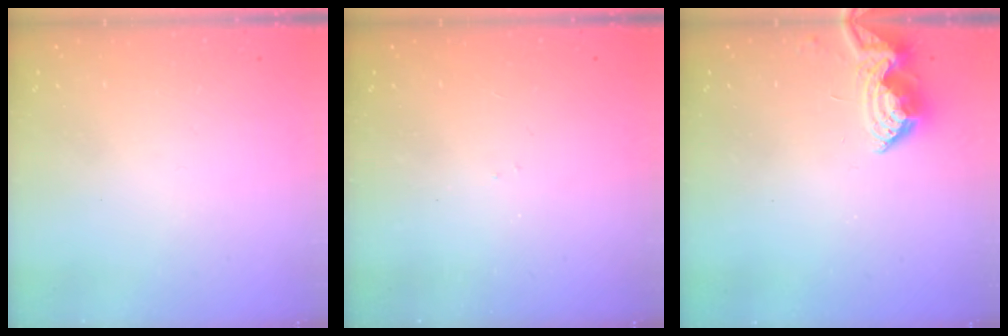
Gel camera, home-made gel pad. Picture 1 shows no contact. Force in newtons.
{"total": 3.1, "press": 3.0, "slide": 0.6}
{"total": 8.1, "press": 8.1, "slide": 0.6}